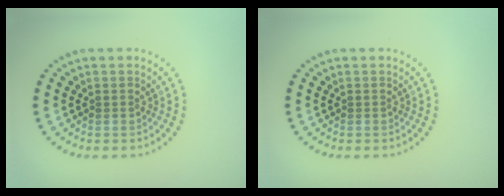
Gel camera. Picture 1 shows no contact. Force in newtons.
{"total": 0.0}